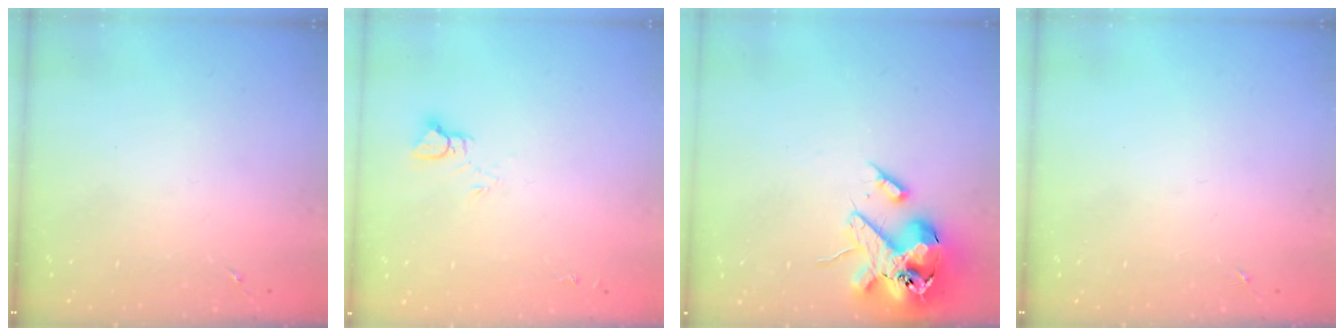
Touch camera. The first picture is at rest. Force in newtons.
{"total": 5.3, "press": 5.3, "slide": 0.5}
{"total": 16.9, "press": 16.7, "slide": 2.8}
{"total": 0.0}